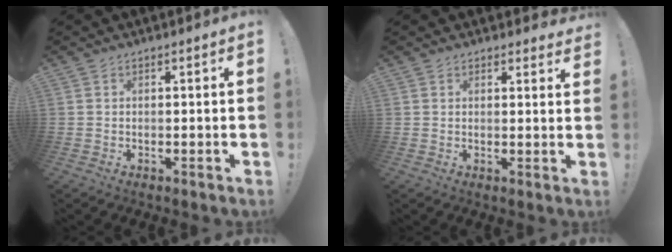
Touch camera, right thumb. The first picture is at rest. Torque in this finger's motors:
{"motor_torque": [-0.91, 0.91, 0.19, 0.37, 0.00]}